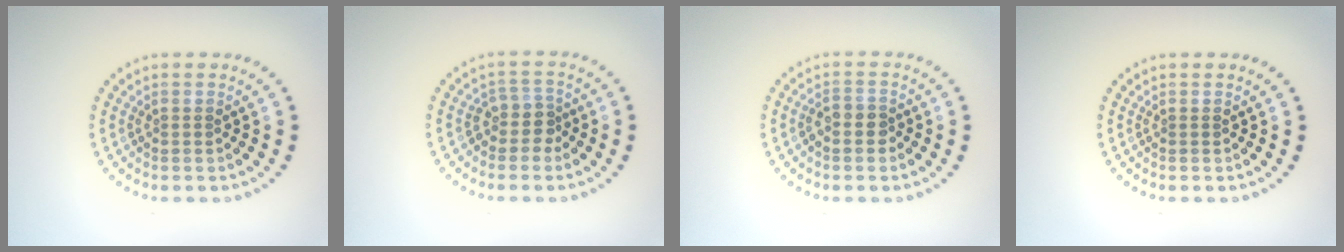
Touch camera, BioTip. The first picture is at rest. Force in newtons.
{"total": 1.9, "press": 1.6, "slide": 1.2}
{"total": 1.9, "press": 1.8, "slide": 0.7}
{"total": 0.0}